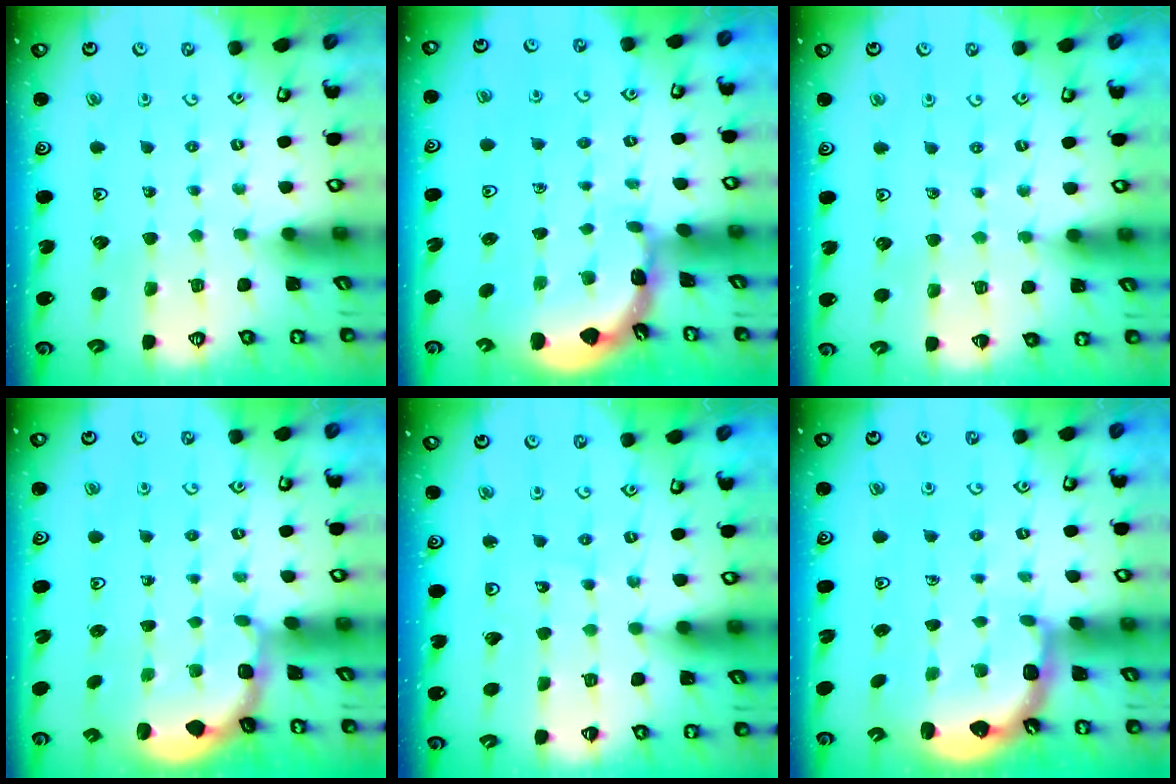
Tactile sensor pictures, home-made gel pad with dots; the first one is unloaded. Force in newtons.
{"total": 1.8, "press": 1.8, "slide": 0.2}
{"total": 4.8, "press": 4.4, "slide": 1.9}
{"total": 1.8, "press": 1.6, "slide": 0.7}
{"total": 3.7, "press": 3.7, "slide": 0.5}
{"total": 2.5, "press": 2.1, "slide": 1.3}